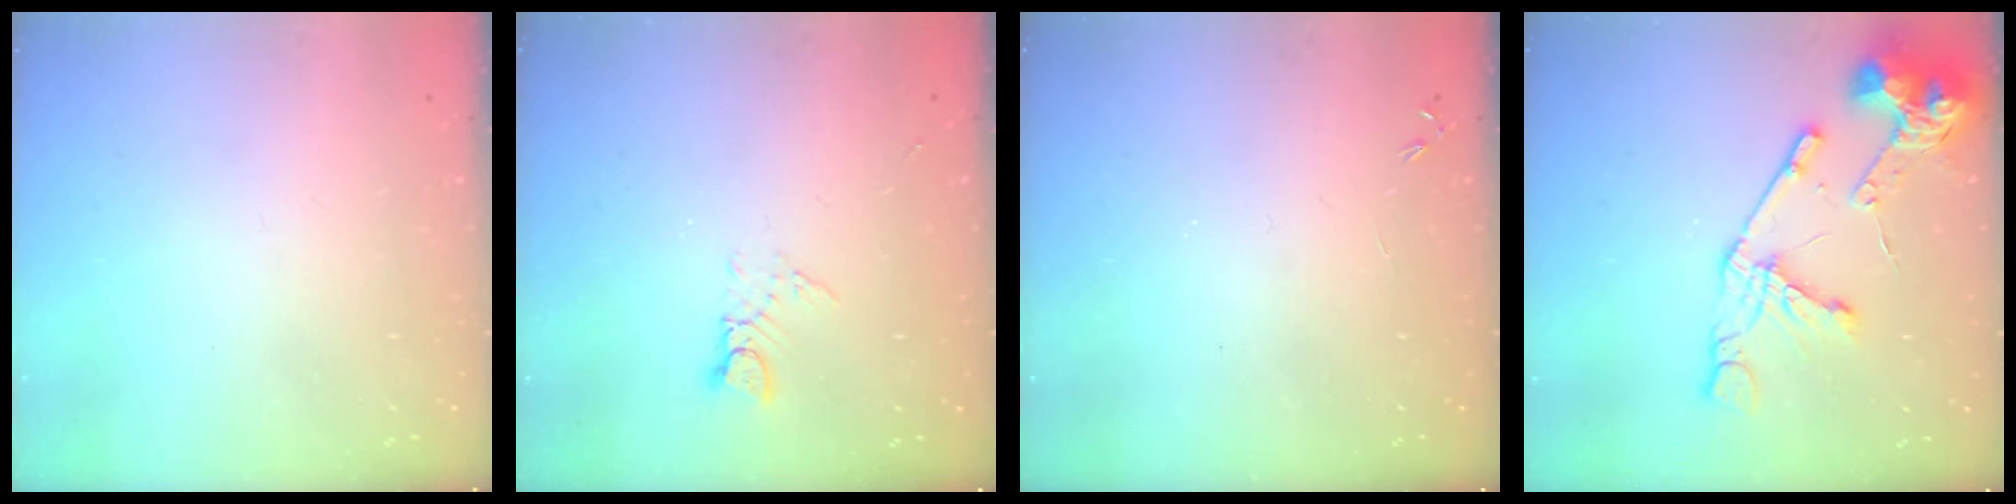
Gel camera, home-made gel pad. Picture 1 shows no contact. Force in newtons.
{"total": 3.3, "press": 3.3, "slide": 0.3}
{"total": 0.0}
{"total": 16.2, "press": 16.1, "slide": 1.7}